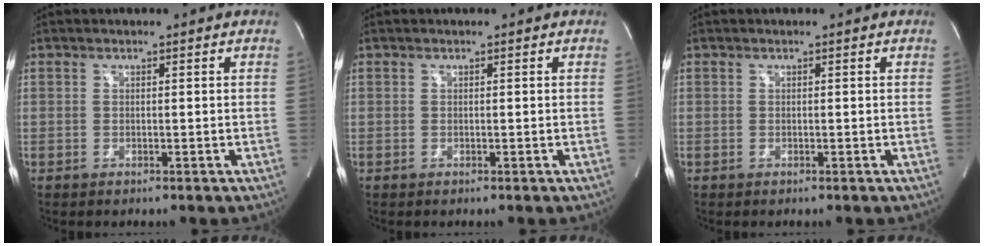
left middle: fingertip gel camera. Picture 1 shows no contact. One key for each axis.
{"total": 0.0}
{"total": 0.0}